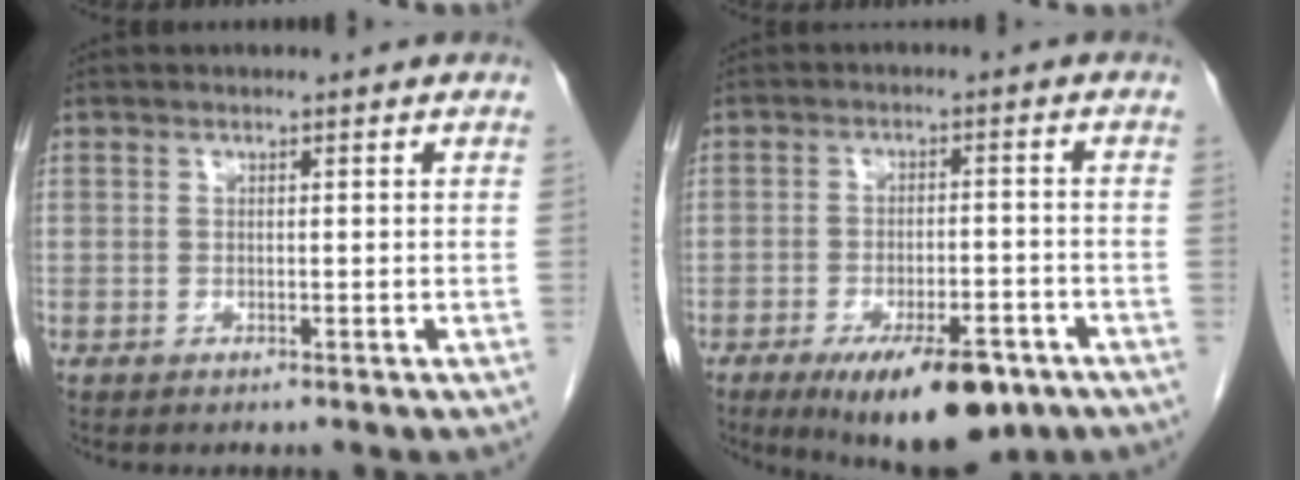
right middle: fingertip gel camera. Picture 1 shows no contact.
{"total": 12.7, "force": [-8.0, 4.3, 8.9], "torque": [-0.123, -0.009, -0.116]}